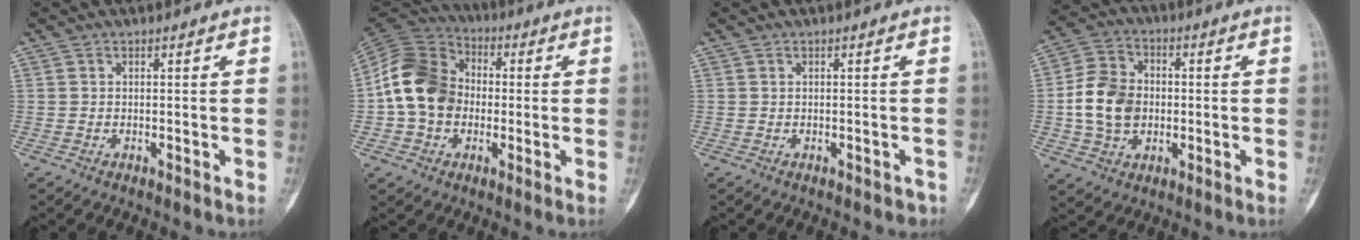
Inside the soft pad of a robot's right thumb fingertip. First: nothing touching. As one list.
[{"total": 14.9, "force": [-0.8, 12.0, 8.9], "torque": [-0.145, 0.030, -0.025]}, {"total": 0.8, "force": [-0.5, 0.5, 0.3], "torque": [-0.001, 0.009, -0.004]}, {"total": 11.8, "force": [-0.9, 9.3, 7.3], "torque": [-0.117, 0.017, -0.019]}]